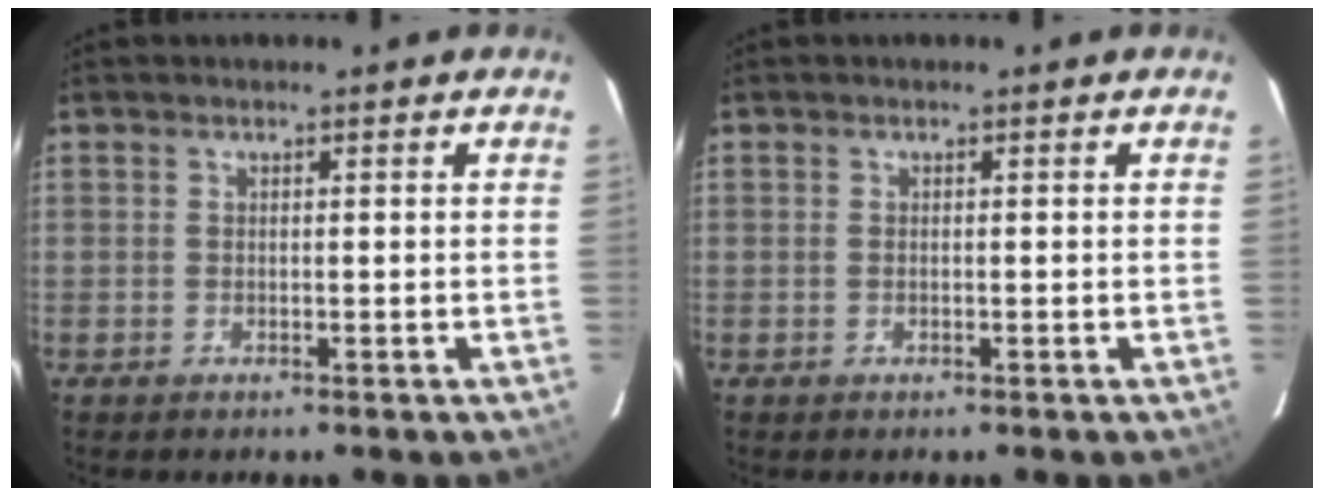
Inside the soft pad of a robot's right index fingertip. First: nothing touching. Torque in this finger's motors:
{"motor_torque": [-0.18, -0.12, -0.03, 0.00]}